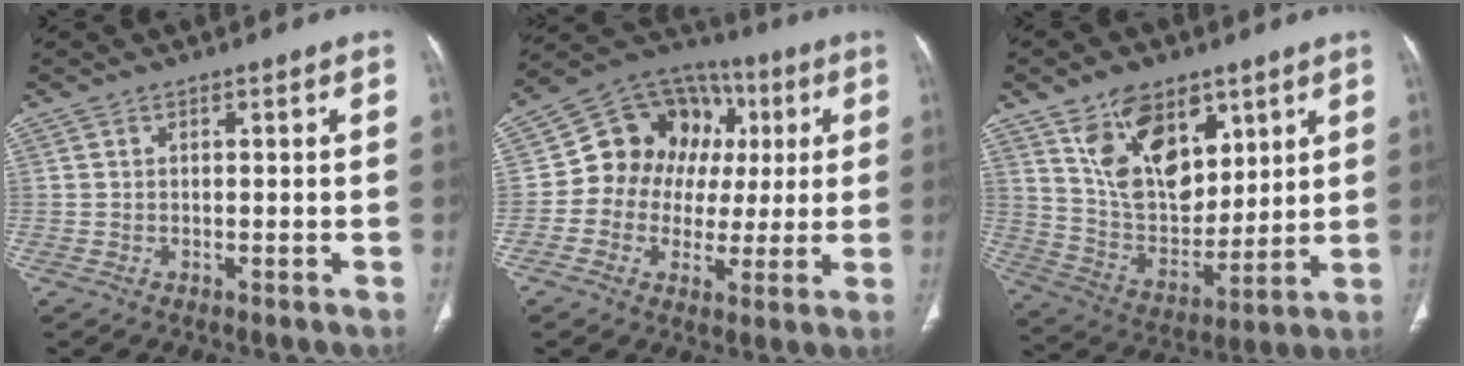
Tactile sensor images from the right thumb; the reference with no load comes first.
{"total": 16.6, "force": [2.0, 14.1, 8.5], "torque": [-0.080, 0.037, 0.031]}
{"total": 17.2, "force": [8.9, 10.2, 10.5], "torque": [-0.131, -0.052, 0.177]}